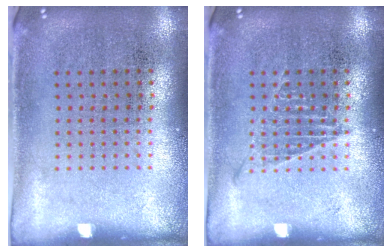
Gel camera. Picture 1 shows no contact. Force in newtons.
{"total": 1.0, "press": 1.0, "slide": 0.2}